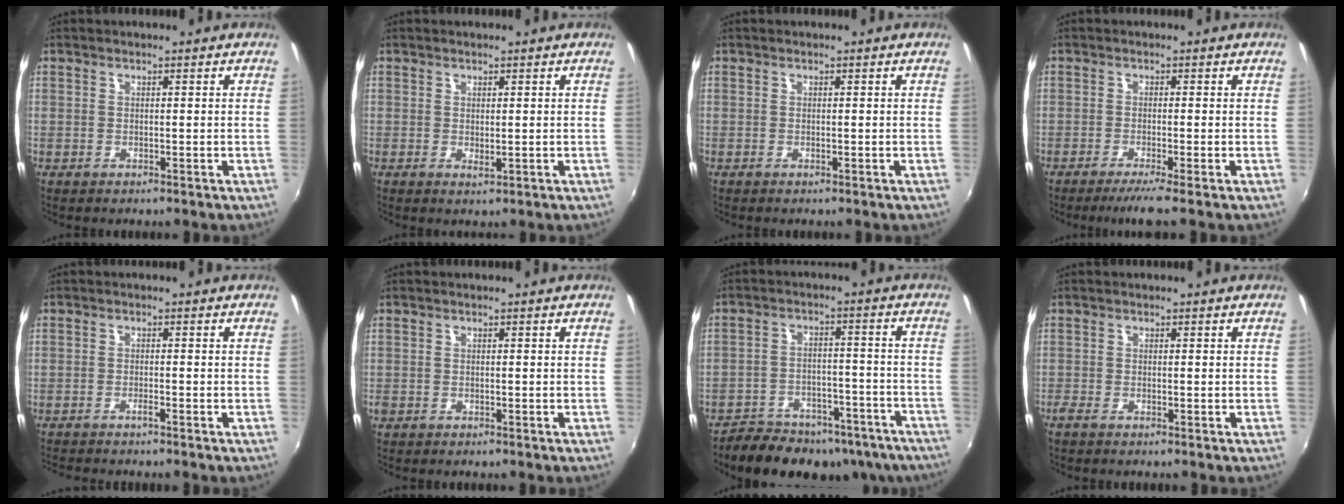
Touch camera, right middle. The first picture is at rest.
{"total": 0.9, "force": [0.1, 0.3, 0.8], "torque": [-0.013, -0.001, 0.004]}
{"total": 0.0}
{"total": 3.4, "force": [-2.5, -0.8, 2.1], "torque": [-0.046, -0.012, -0.047]}
{"total": 2.4, "force": [-2.2, -0.1, 1.0], "torque": [-0.029, -0.005, -0.043]}
{"total": 0.9, "force": [-0.6, 0.6, 0.3], "torque": [-0.009, -0.004, -0.012]}
{"total": 20.3, "force": [-16.2, 8.8, 8.4], "torque": [-0.160, 0.011, -0.197]}
{"total": 1.1, "force": [-0.9, 0.1, 0.6], "torque": [-0.014, -0.005, -0.021]}